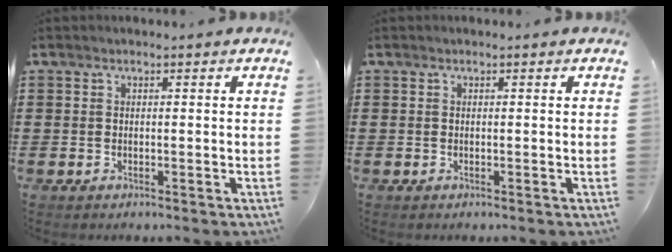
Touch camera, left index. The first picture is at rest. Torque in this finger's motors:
{"motor_torque": [0.00, 0.00, 0.02, -0.01]}